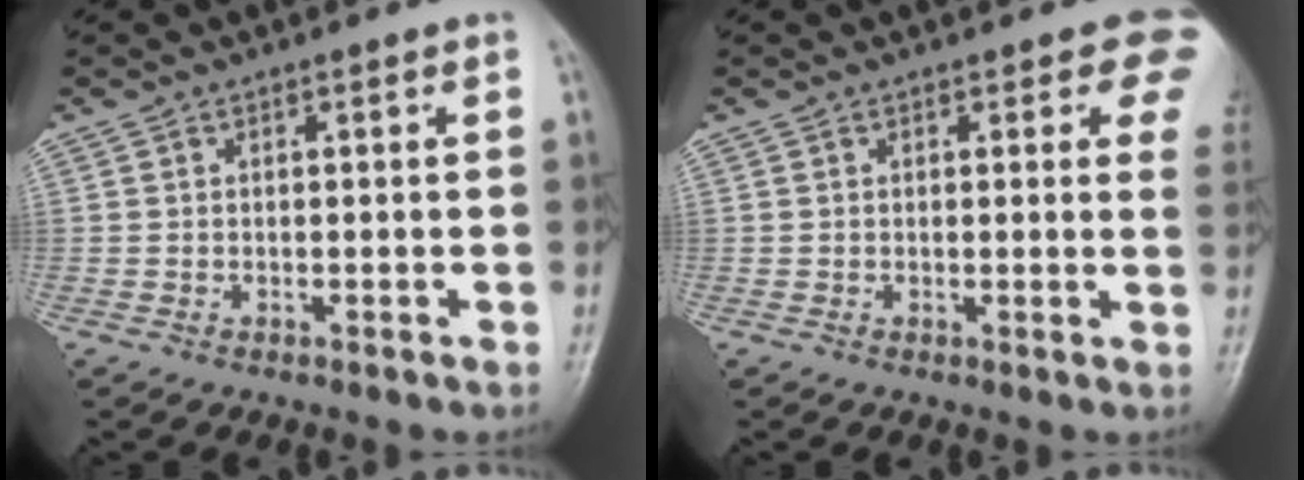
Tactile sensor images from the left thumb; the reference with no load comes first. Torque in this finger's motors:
{"motor_torque": [2.75, 2.08, 1.60, -1.16, 0.05]}